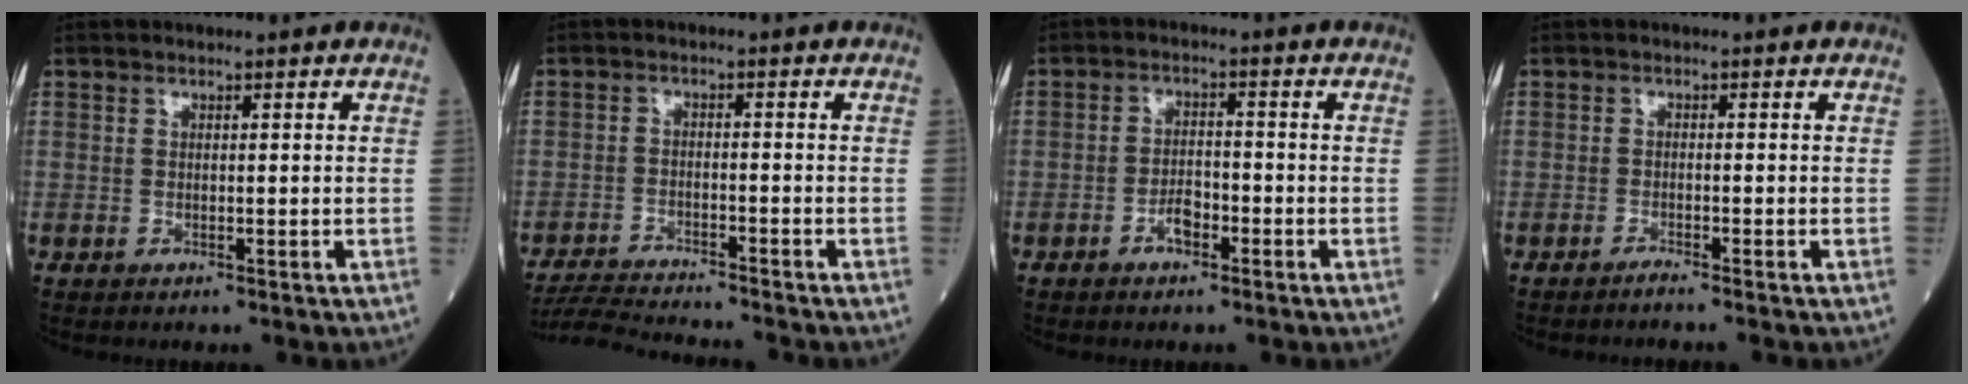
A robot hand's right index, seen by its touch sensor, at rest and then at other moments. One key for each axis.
{"total": 8.2, "fx": -8.0, "fy": -0.3, "fz": 2.0, "tx": -0.033, "ty": -0.013, "tz": -0.136}
{"total": 3.1, "fx": -1.8, "fy": 1.3, "fz": 2.2, "tx": -0.037, "ty": 0.006, "tz": -0.035}
{"total": 1.1, "fx": -1.0, "fy": -0.4, "fz": 0.3, "tx": -0.008, "ty": 0.001, "tz": -0.019}